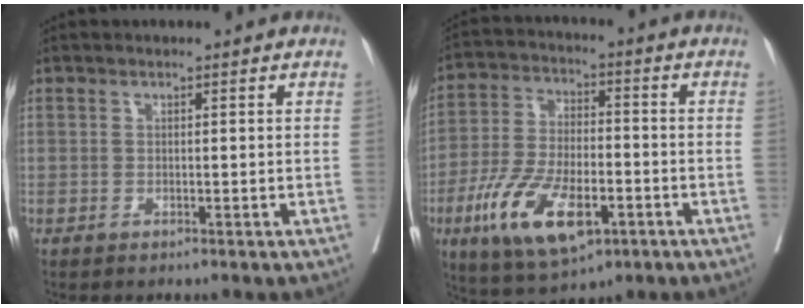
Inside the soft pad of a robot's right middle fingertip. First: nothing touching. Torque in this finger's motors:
{"motor_torque": [1.23, -0.91, 0.39, 0.10]}